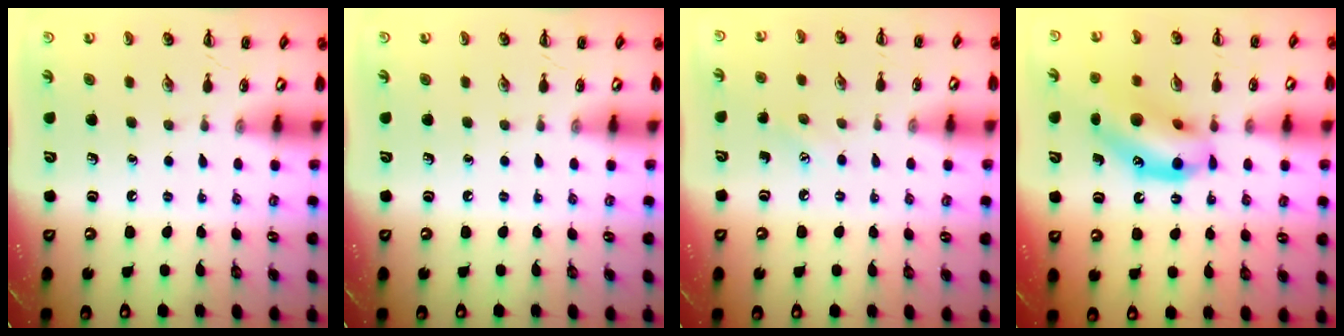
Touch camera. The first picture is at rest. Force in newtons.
{"total": 0.0}
{"total": 4.9, "press": 4.7, "slide": 1.3}
{"total": 14.1, "press": 13.7, "slide": 3.2}